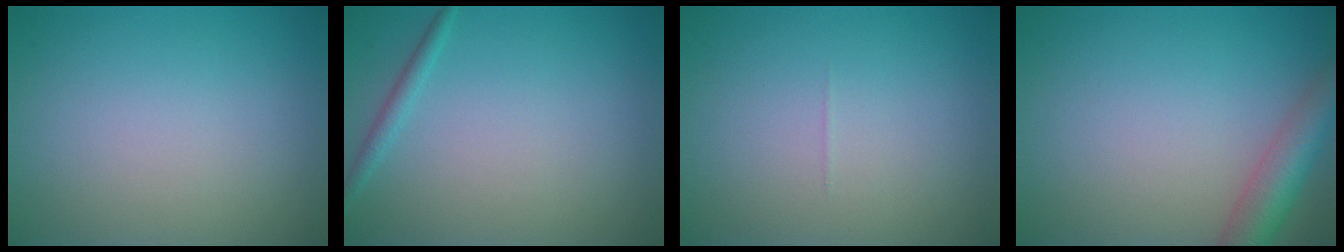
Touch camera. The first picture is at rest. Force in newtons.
{"total": 1.1, "press": 1.1, "slide": 0.1}
{"total": 0.0}
{"total": 4.4, "press": 4.4, "slide": 0.3}